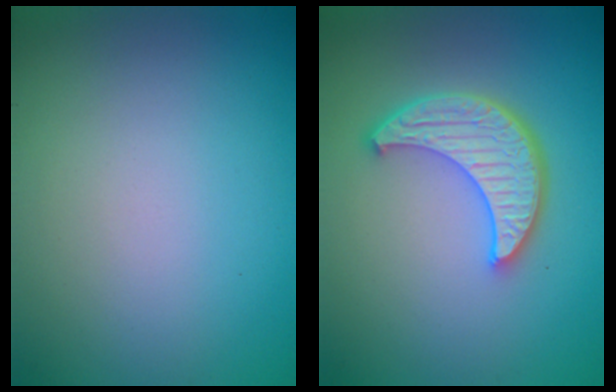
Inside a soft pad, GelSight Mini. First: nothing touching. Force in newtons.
{"total": 5.5, "press": 4.2, "slide": 3.6}